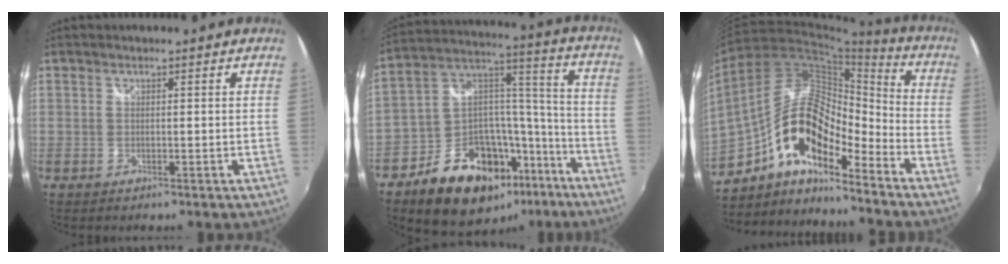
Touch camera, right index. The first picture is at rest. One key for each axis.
{"total": 22.1, "fx": -13.1, "fy": 14.0, "fz": 11.0, "tx": -0.206, "ty": 0.075, "tz": -0.182}
{"total": 16.9, "fx": -9.4, "fy": 6.6, "fz": 12.4, "tx": -0.224, "ty": 0.005, "tz": -0.183}